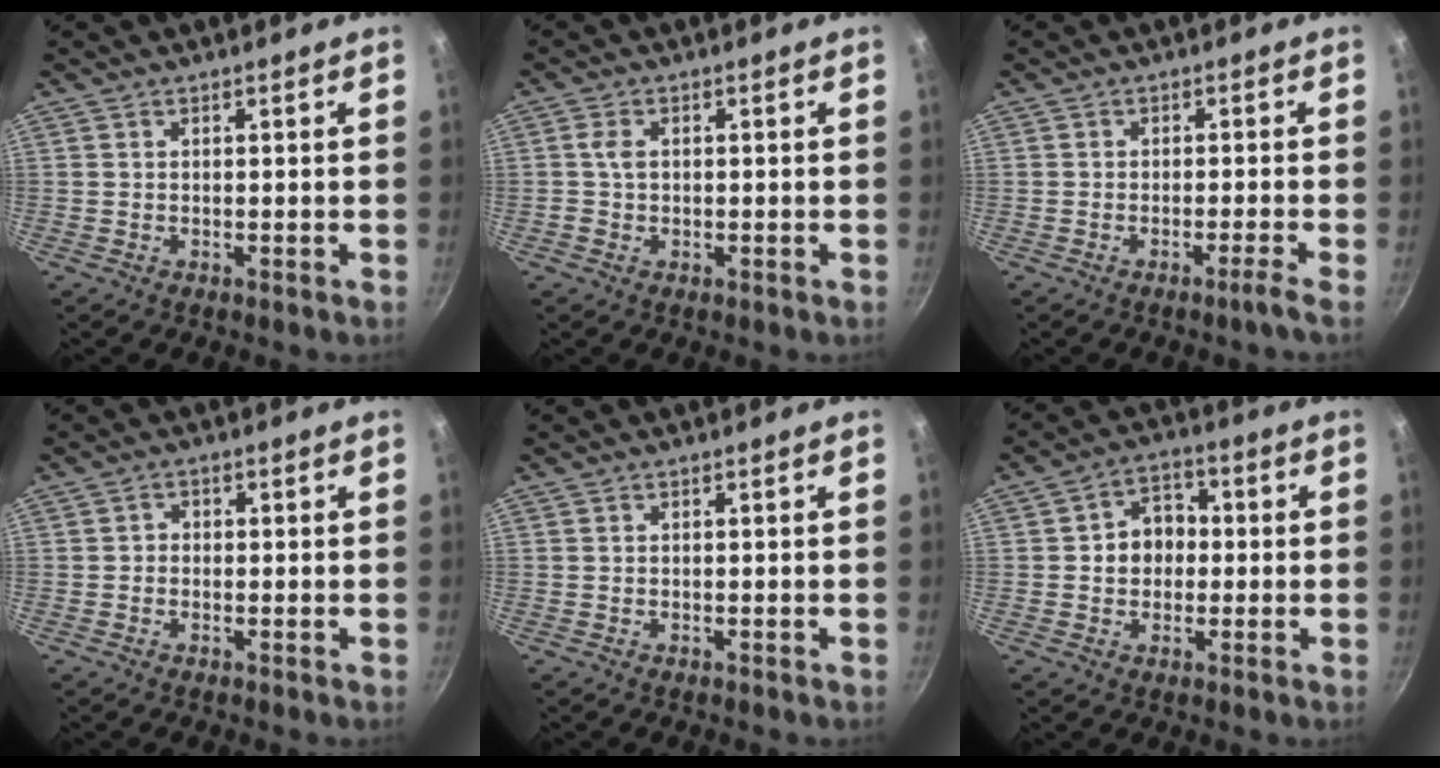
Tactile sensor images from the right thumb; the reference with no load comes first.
{"total": 2.2, "force": [0.1, 1.7, 1.4], "torque": [-0.021, 0.003, -0.002]}
{"total": 2.0, "force": [-1.4, -0.7, 1.3], "torque": [-0.032, 0.006, -0.029]}
{"total": 1.4, "force": [-0.2, 1.2, 0.6], "torque": [0.002, 0.005, -0.009]}
{"total": 0.0}
{"total": 7.5, "force": [0.2, 5.9, 4.6], "torque": [-0.042, 0.018, -0.004]}